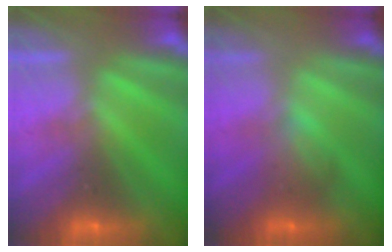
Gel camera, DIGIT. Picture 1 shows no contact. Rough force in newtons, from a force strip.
{"total": 2.0}